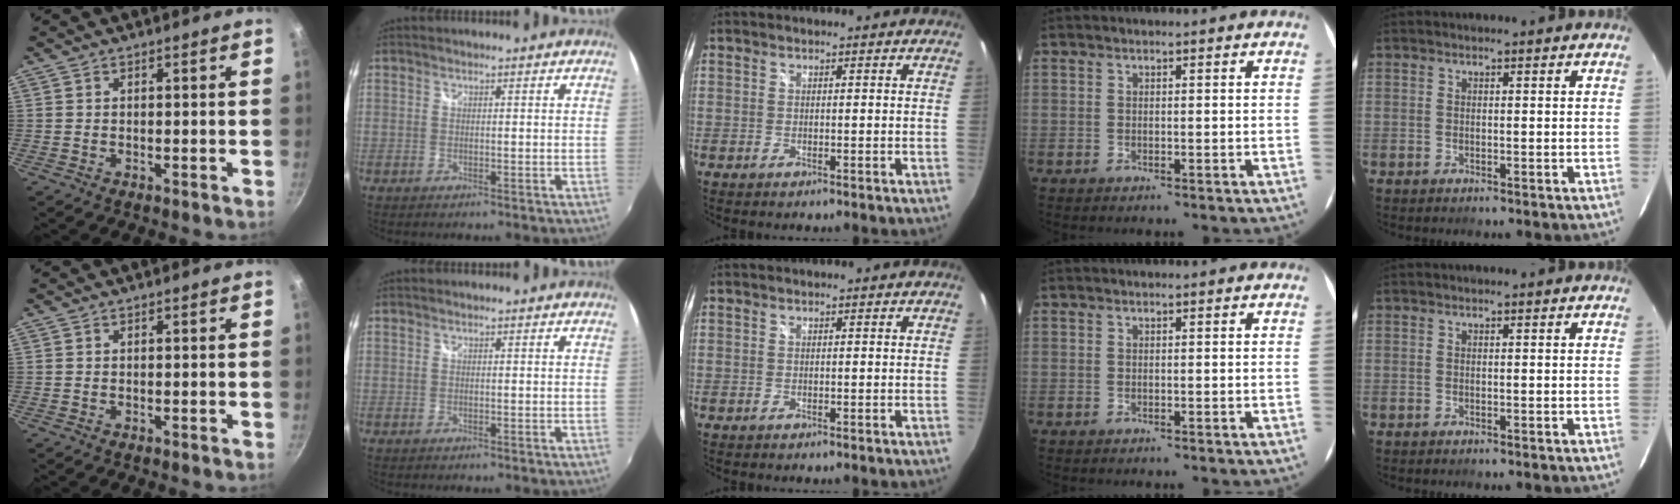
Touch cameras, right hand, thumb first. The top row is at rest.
{}